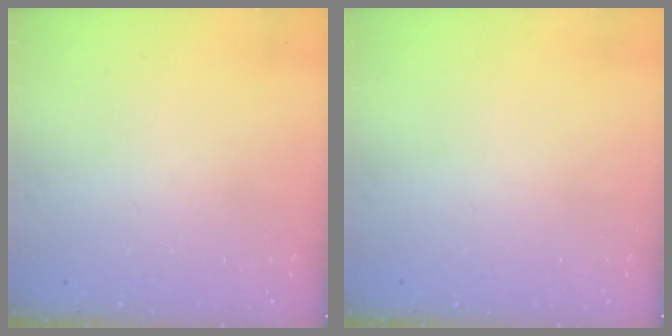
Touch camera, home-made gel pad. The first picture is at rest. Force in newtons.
{"total": 0.0}